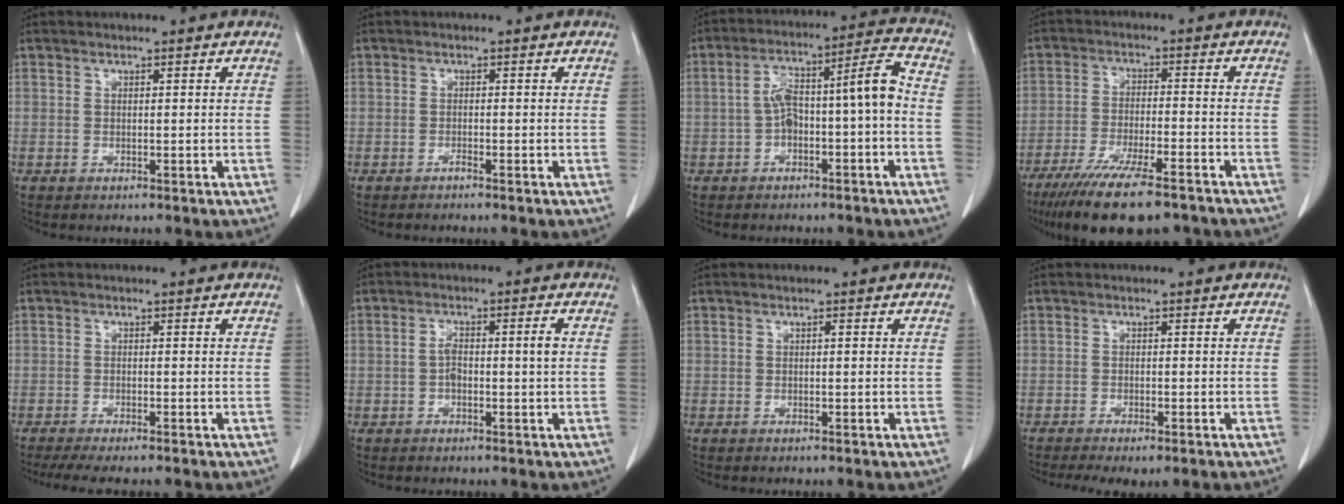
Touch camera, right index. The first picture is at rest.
{"total": 0.6, "force": [-0.5, -0.2, 0.2], "torque": [-0.008, -0.002, -0.010]}
{"total": 9.7, "force": [-1.5, 1.8, 9.4], "torque": [-0.161, 0.046, -0.021]}
{"total": 15.7, "force": [-12.0, 3.0, 9.7], "torque": [-0.165, -0.033, -0.194]}
{"total": 6.6, "force": [-5.6, 0.7, 3.5], "torque": [-0.047, -0.015, -0.086]}
{"total": 3.8, "force": [-0.3, 0.6, 3.7], "torque": [-0.074, 0.012, -0.006]}
{"total": 0.0}
{"total": 6.0, "force": [-4.4, 1.8, 3.6], "torque": [-0.054, -0.013, -0.064]}